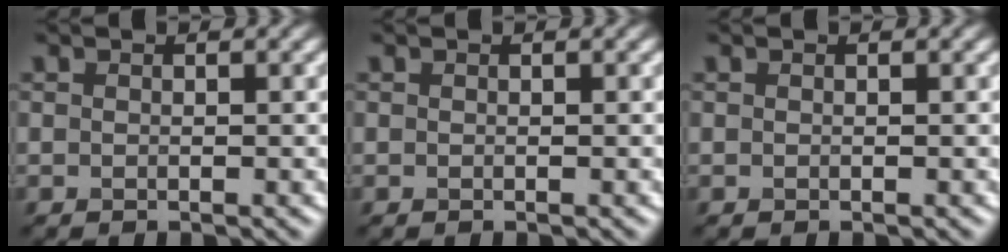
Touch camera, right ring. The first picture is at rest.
{"total": 0.0}
{"total": 0.0}